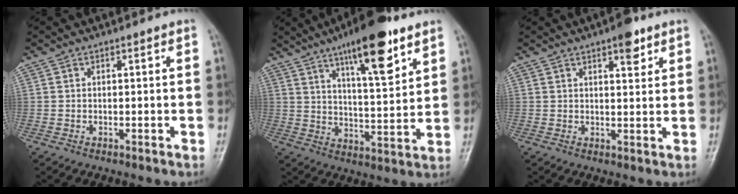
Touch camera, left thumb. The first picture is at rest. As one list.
[{"total": 15.9, "force": [9.5, 4.4, 12.0], "torque": [-0.163, -0.045, 0.151]}, {"total": 4.7, "force": [2.9, 1.7, 3.3], "torque": [-0.033, -0.014, 0.038]}]